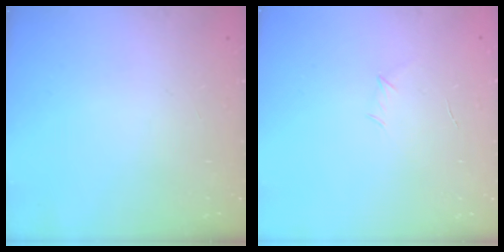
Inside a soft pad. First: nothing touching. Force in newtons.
{"total": 3.2, "press": 3.1, "slide": 0.8}